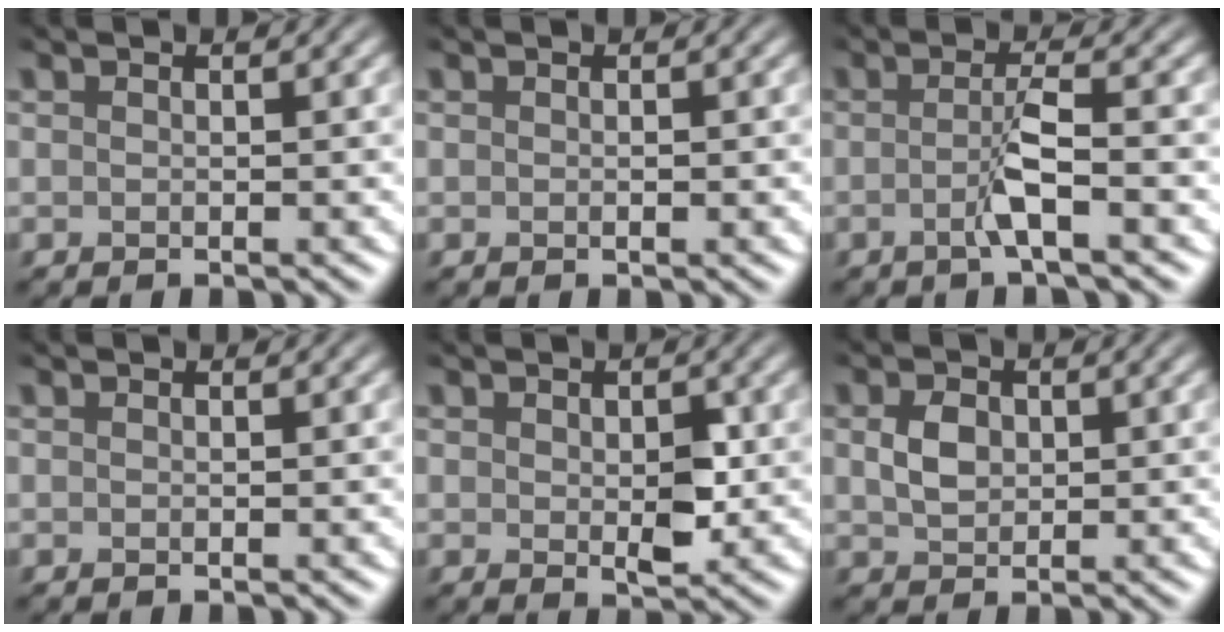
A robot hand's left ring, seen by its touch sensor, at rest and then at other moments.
{"total": 0.0}
{"total": 2.8, "force": [-1.0, 0.3, 2.6], "torque": [-0.051, 0.001, -0.025]}
{"total": 0.0}
{"total": 2.4, "force": [-0.1, 1.5, 1.9], "torque": [-0.035, -0.006, 0.001]}
{"total": 2.3, "force": [0.2, 1.8, 1.4], "torque": [-0.038, 0.002, 0.004]}